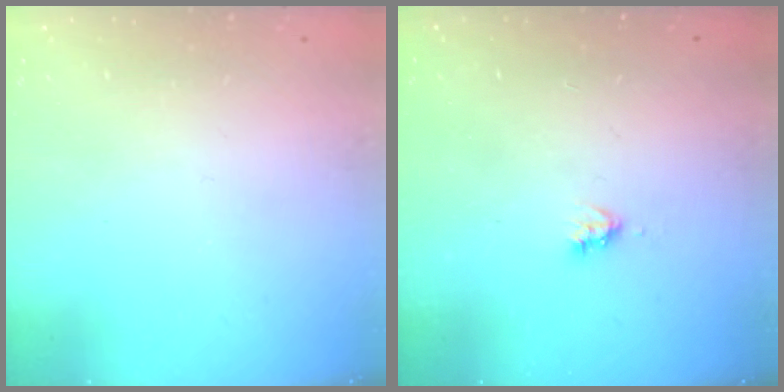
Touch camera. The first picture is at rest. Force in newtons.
{"total": 2.6, "press": 2.6, "slide": 0.4}